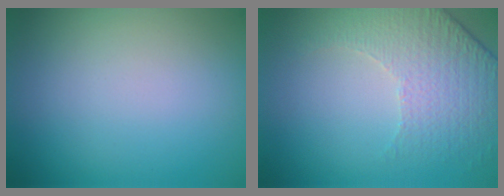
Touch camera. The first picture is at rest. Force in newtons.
{"total": 4.8, "press": 3.4, "slide": 3.4}